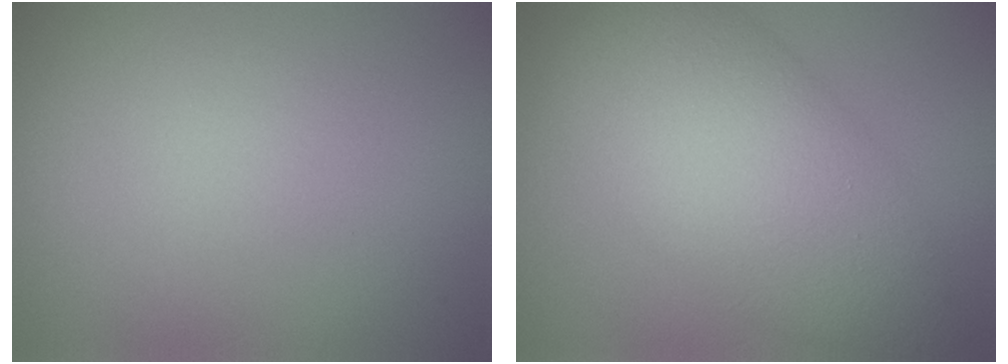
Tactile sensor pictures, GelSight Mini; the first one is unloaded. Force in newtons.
{"total": 8.3, "press": 8.3, "slide": 0.4}